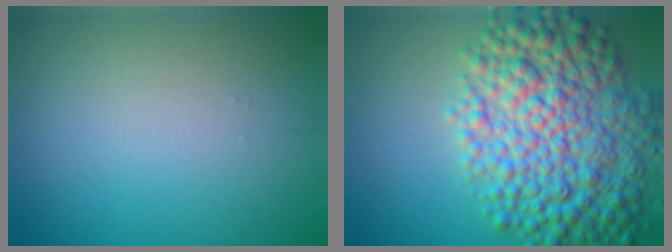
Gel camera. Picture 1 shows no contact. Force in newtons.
{"total": 9.5, "press": 9.5, "slide": 0.1}